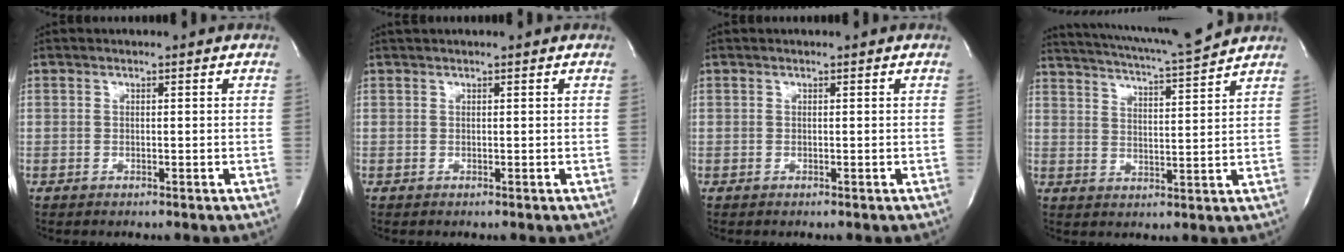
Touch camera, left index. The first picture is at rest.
{"total": 1.6, "force": [1.4, 0.2, 0.8], "torque": [-0.009, 0.026, 0.020]}
{"total": 0.0}
{"total": 11.8, "force": [11.1, -0.7, 4.1], "torque": [-0.080, -0.007, 0.161]}